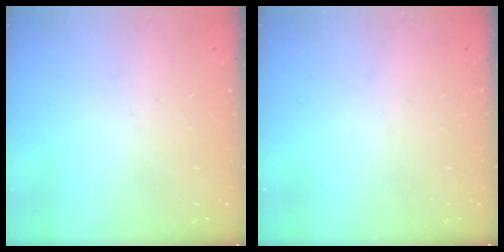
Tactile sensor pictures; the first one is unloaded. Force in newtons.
{"total": 0.0}